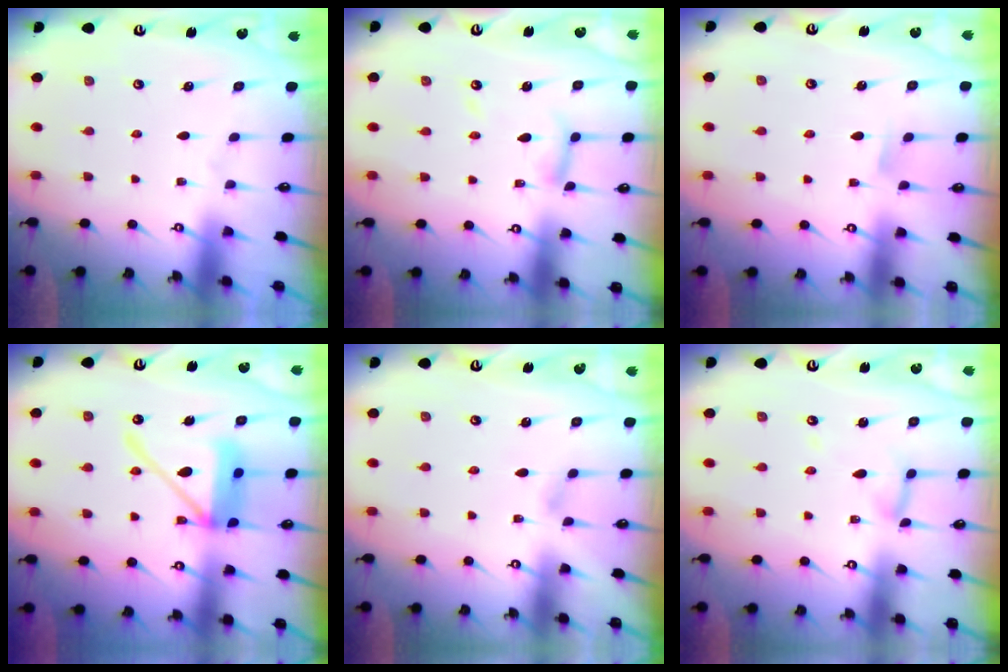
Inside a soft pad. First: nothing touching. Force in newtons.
{"total": 10.0, "press": 10.0, "slide": 0.8}
{"total": 3.6, "press": 3.5, "slide": 0.6}
{"total": 14.5, "press": 14.4, "slide": 1.9}
{"total": 4.0, "press": 4.0, "slide": 0.4}
{"total": 7.1, "press": 7.1, "slide": 0.6}